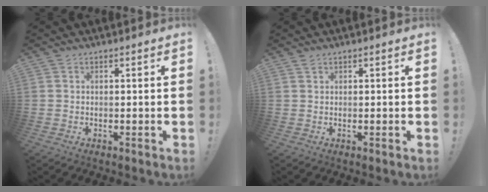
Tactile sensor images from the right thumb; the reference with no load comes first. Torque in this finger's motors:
{"motor_torque": [-0.13, 0.07, 0.08, 0.05, -0.08]}